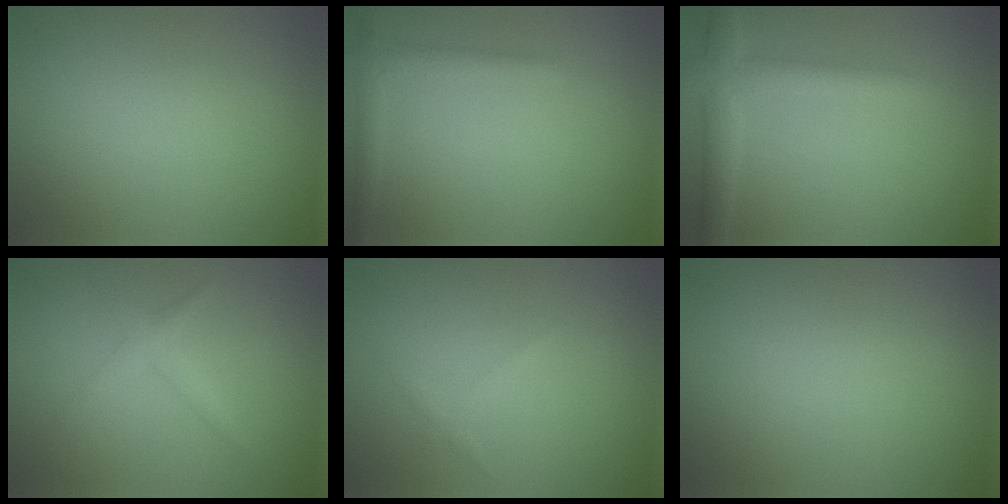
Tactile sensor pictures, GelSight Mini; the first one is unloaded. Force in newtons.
{"total": 1.9, "press": 1.8, "slide": 0.2}
{"total": 3.8, "press": 3.8, "slide": 0.0}
{"total": 1.6, "press": 1.6, "slide": 0.1}
{"total": 0.7, "press": 0.7, "slide": 0.1}
{"total": 0.0}